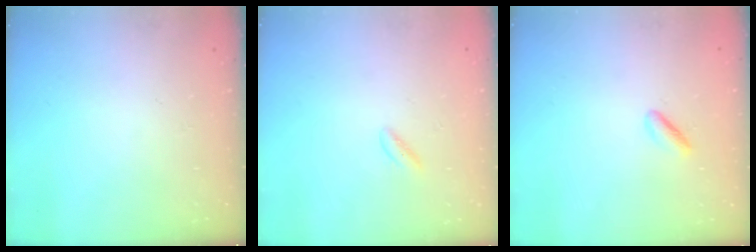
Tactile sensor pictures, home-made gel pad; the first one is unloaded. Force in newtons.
{"total": 1.7, "press": 1.5, "slide": 0.7}
{"total": 1.7, "press": 1.3, "slide": 1.1}